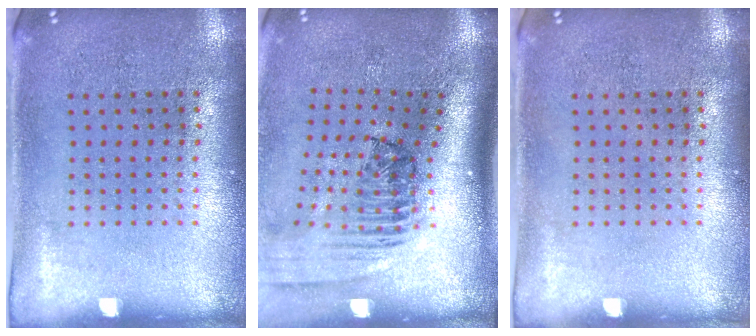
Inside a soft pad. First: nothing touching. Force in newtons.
{"total": 2.5, "press": 1.7, "slide": 1.8}
{"total": 0.0}